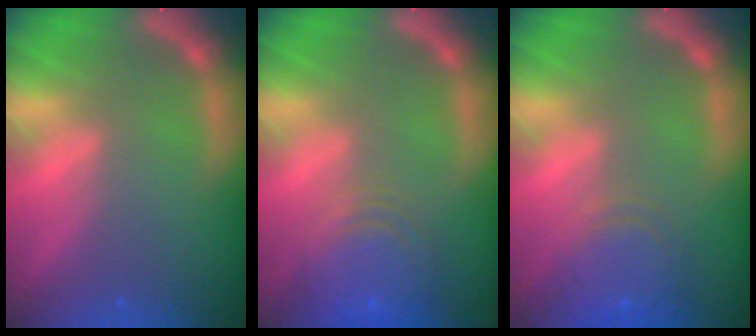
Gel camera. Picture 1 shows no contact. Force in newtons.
{"total": 8.0}
{"total": 5.5}